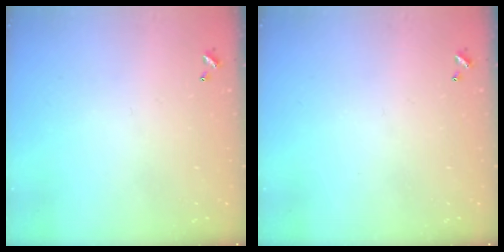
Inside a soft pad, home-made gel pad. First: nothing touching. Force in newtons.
{"total": 0.0}